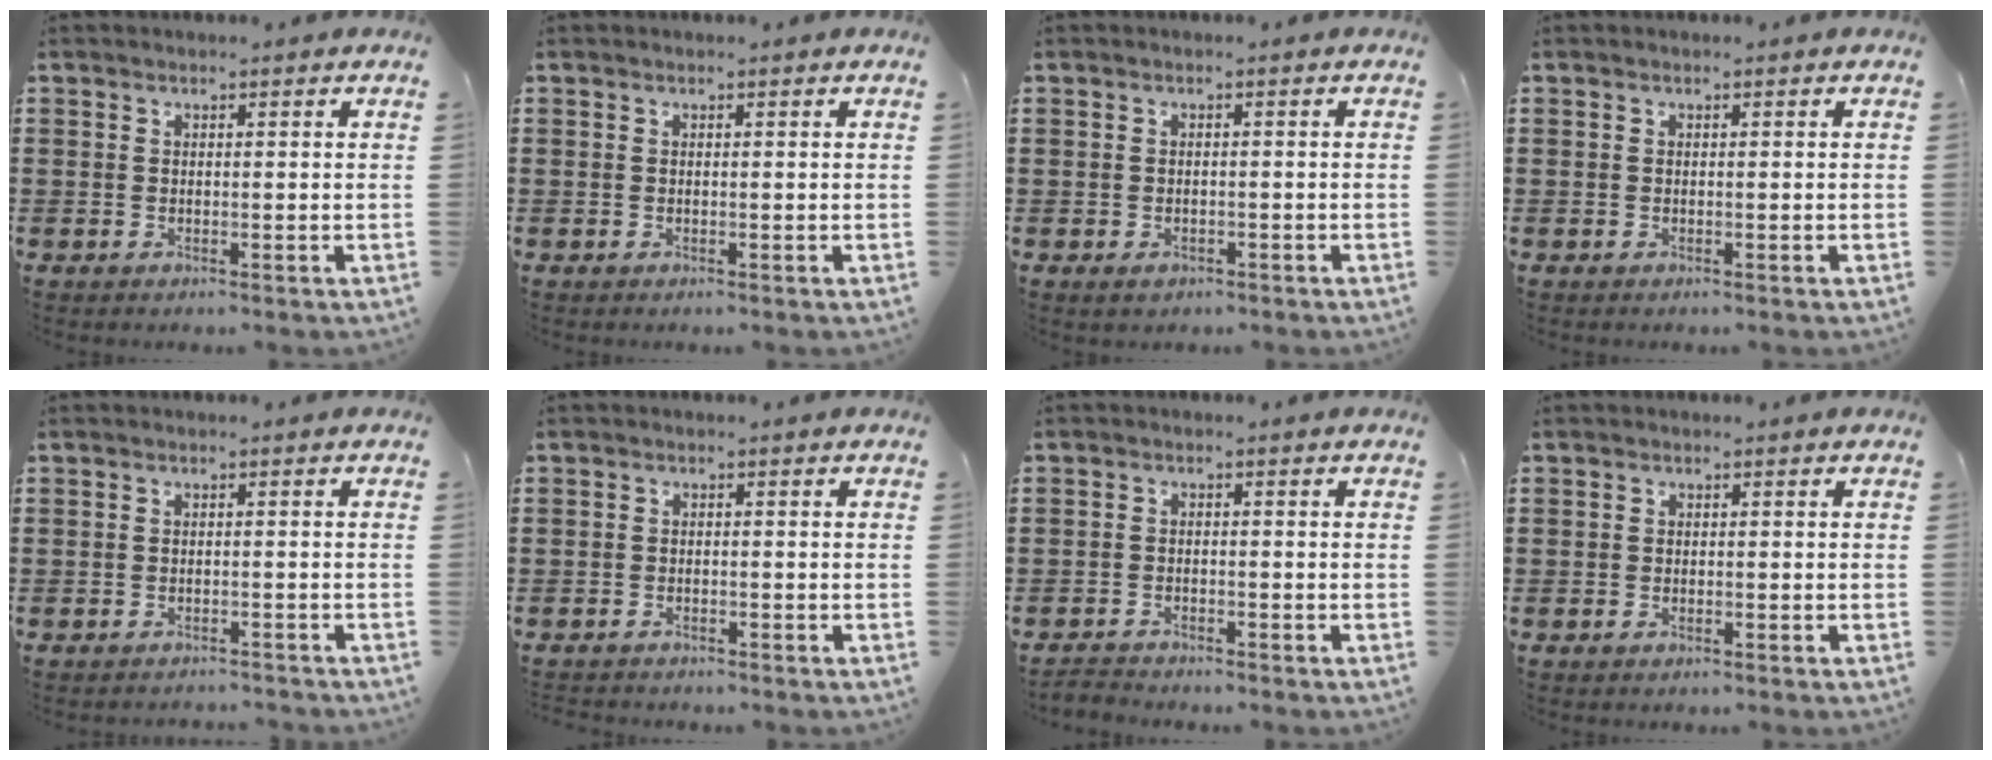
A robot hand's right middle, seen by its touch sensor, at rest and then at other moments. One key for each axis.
{"total": 0.0}
{"total": 1.0, "fx": -0.6, "fy": 0.7, "fz": 0.1, "tx": -0.004, "ty": 0.000, "tz": -0.014}
{"total": 0.0}
{"total": 1.2, "fx": -1.2, "fy": 0.0, "fz": 0.0, "tx": -0.004, "ty": 0.000, "tz": -0.024}
{"total": 1.4, "fx": -1.4, "fy": 0.4, "fz": -0.2, "tx": -0.001, "ty": 0.002, "tz": -0.031}
{"total": 2.3, "fx": -2.2, "fy": 0.5, "fz": -0.1, "tx": -0.004, "ty": 0.000, "tz": -0.048}
{"total": 0.7, "fx": -0.5, "fy": 0.4, "fz": 0.0, "tx": -0.001, "ty": 0.001, "tz": -0.011}